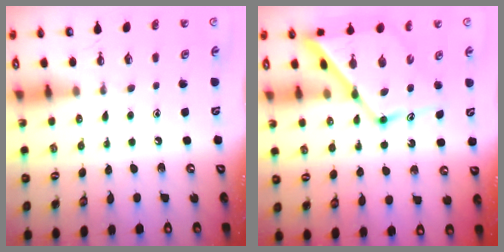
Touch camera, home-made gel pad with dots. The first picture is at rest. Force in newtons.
{"total": 16.5, "press": 16.4, "slide": 1.4}